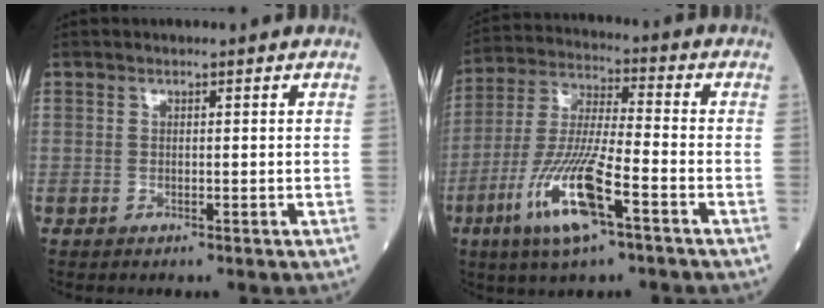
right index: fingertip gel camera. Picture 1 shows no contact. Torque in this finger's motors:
{"motor_torque": [1.16, -0.98, 0.40, 0.21]}